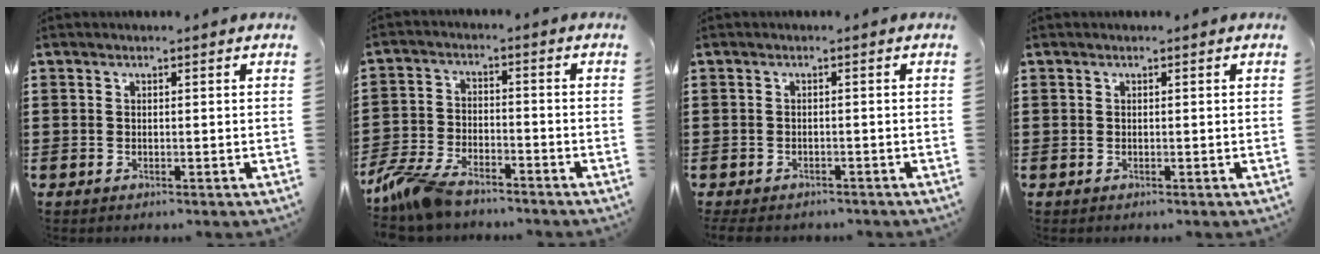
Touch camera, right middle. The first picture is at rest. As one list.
[{"total": 7.3, "force": [-6.3, 1.9, 3.3], "torque": [-0.088, -0.002, -0.125]}, {"total": 1.3, "force": [-1.3, 0.3, 0.2], "torque": [-0.008, -0.002, -0.028]}, {"total": 0.0}]